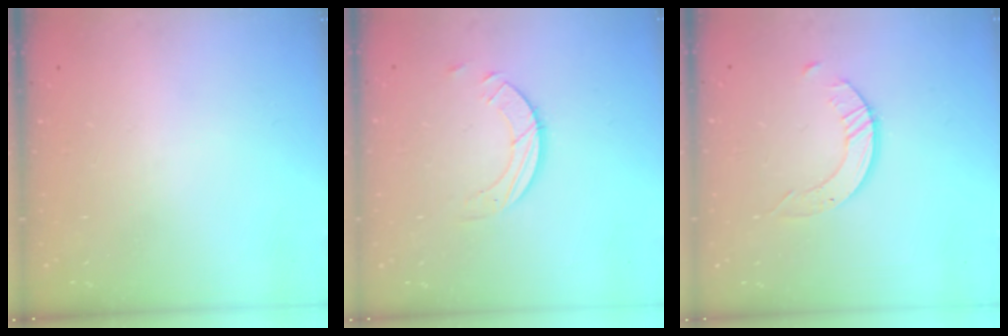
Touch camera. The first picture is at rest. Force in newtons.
{"total": 3.9, "press": 3.9, "slide": 0.4}
{"total": 2.4, "press": 2.4, "slide": 0.3}